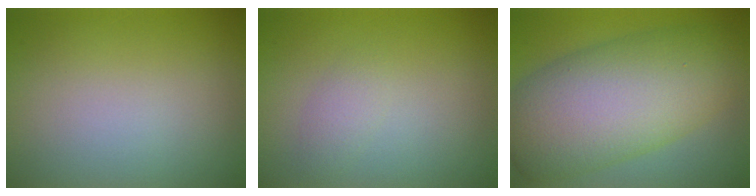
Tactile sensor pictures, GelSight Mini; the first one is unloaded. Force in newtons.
{"total": 1.3, "press": 1.3, "slide": 0.0}
{"total": 11.1, "press": 11.1, "slide": 0.3}